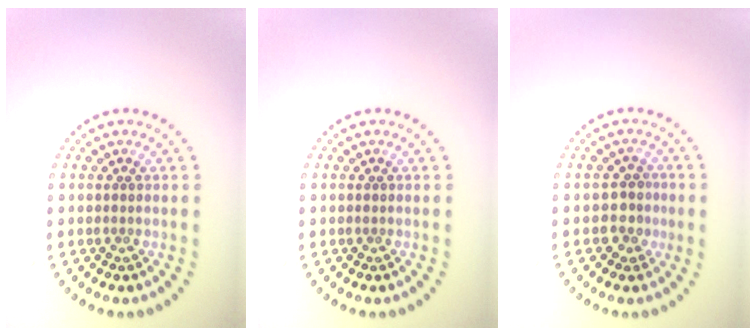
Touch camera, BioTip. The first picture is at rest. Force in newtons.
{"total": 0.0}
{"total": 1.9, "press": 1.6, "slide": 1.0}